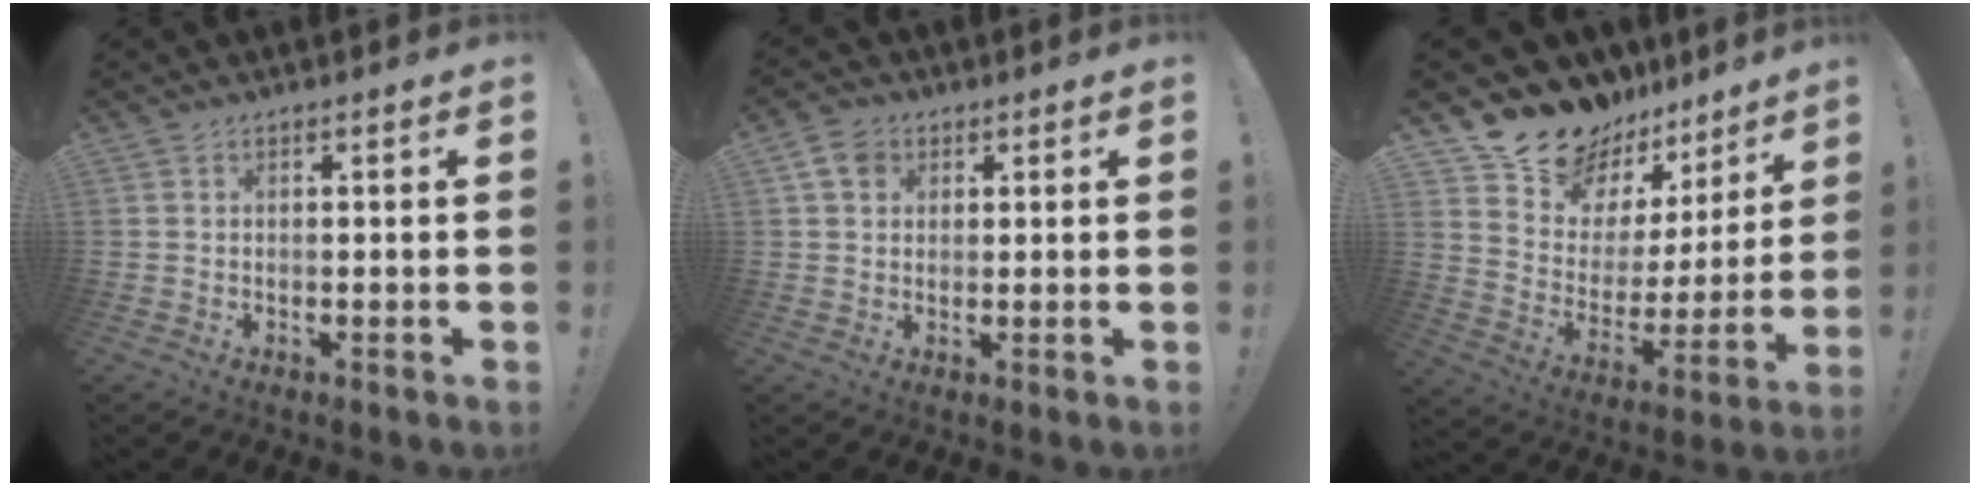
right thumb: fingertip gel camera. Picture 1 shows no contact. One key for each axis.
{"total": 5.6, "fx": 2.3, "fy": 4.4, "fz": 2.5, "tx": -0.040, "ty": 0.004, "tz": 0.046}
{"total": 15.0, "fx": 13.6, "fy": 6.2, "fz": 1.3, "tx": -0.030, "ty": -0.123, "tz": 0.259}